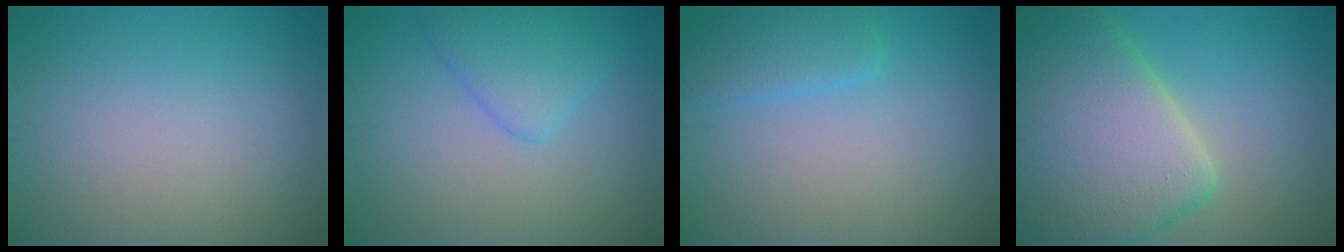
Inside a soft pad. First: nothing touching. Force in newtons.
{"total": 3.1, "press": 3.1, "slide": 0.1}
{"total": 2.5, "press": 2.5, "slide": 0.3}
{"total": 12.3, "press": 12.3, "slide": 0.9}